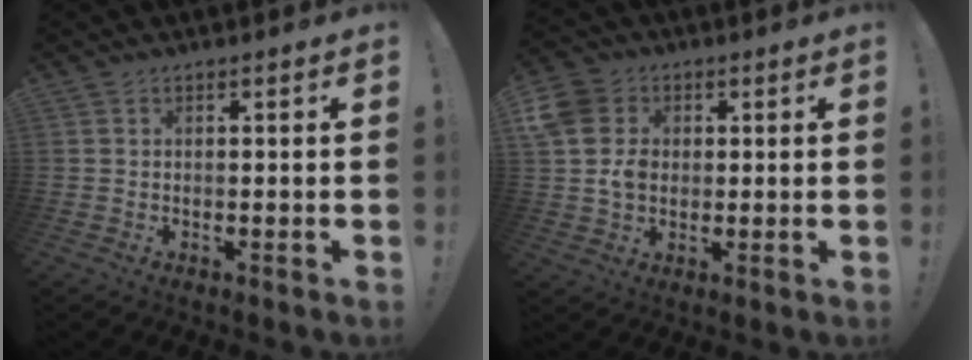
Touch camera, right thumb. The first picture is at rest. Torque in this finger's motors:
{"motor_torque": [1.26, 1.31, 0.44, 0.44, 0.00]}